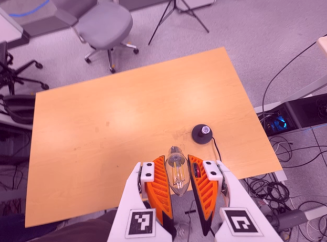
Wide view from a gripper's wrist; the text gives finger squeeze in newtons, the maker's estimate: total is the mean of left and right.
{"total": 12.5, "left": 12.8, "right": 12.1}